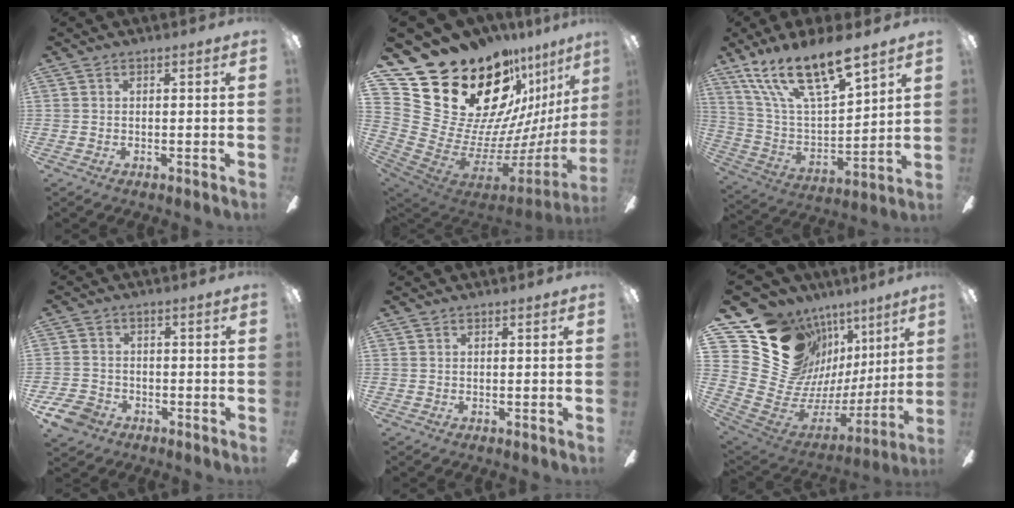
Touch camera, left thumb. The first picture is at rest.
{"total": 32.1, "force": [19.2, 17.9, 18.4], "torque": [-0.298, -0.177, 0.413]}
{"total": 19.3, "force": [13.9, 5.9, 12.1], "torque": [-0.257, -0.092, 0.240]}
{"total": 6.5, "force": [-3.9, 4.6, 2.3], "torque": [-0.063, 0.022, -0.076]}
{"total": 0.0}
{"total": 21.7, "force": [10.9, 16.2, 9.4], "torque": [-0.174, -0.071, 0.236]}